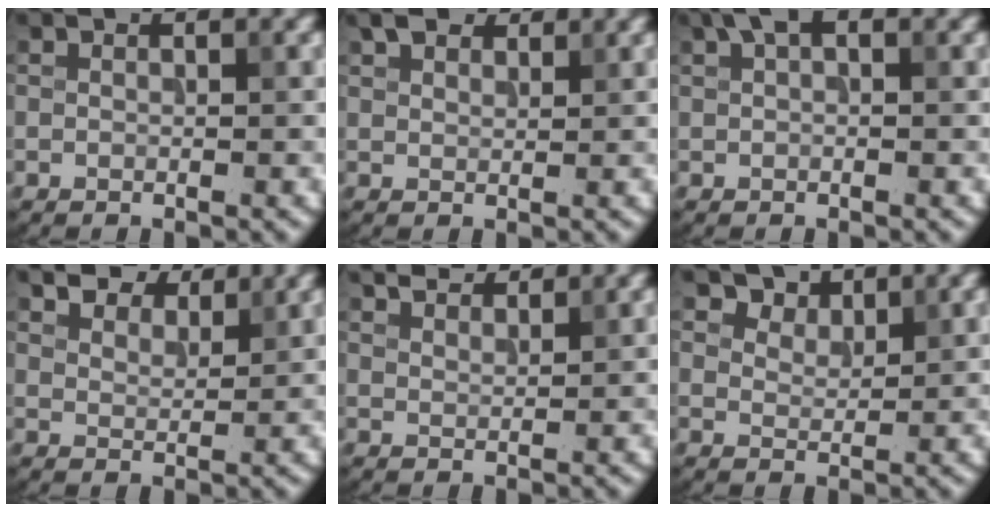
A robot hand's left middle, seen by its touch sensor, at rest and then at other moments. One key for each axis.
{"total": 2.6, "fx": 2.0, "fy": 1.3, "fz": 1.0, "tx": -0.023, "ty": 0.009, "tz": 0.039}
{"total": 2.3, "fx": 1.2, "fy": 1.1, "fz": 1.6, "tx": -0.025, "ty": 0.009, "tz": 0.017}
{"total": 5.6, "fx": 4.8, "fy": 2.2, "fz": 2.0, "tx": -0.051, "ty": -0.005, "tz": 0.088}
{"total": 3.2, "fx": 3.0, "fy": 0.7, "fz": 0.9, "tx": -0.019, "ty": 0.001, "tz": 0.052}
{"total": 3.0, "fx": 2.5, "fy": 1.5, "fz": 0.7, "tx": -0.027, "ty": -0.022, "tz": 0.052}